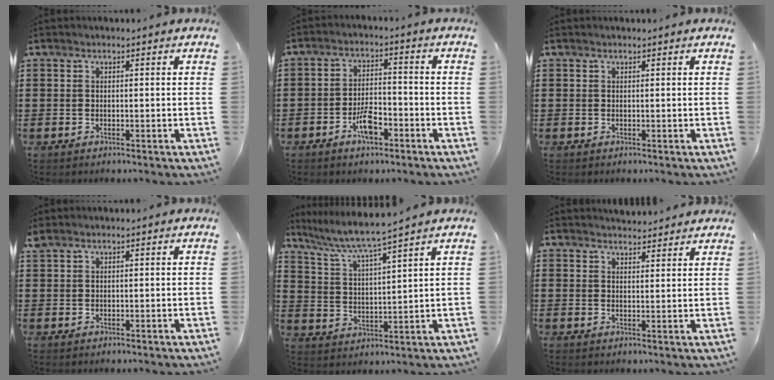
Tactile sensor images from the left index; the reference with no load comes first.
{"total": 5.3, "force": [-2.8, 2.3, 3.9], "torque": [-0.076, 0.007, -0.054]}
{"total": 0.0}
{"total": 0.7, "force": [0.6, 0.2, 0.4], "torque": [-0.010, 0.002, 0.011]}
{"total": 4.6, "force": [3.9, -0.5, 2.3], "torque": [-0.066, -0.030, 0.058]}
{"total": 2.8, "force": [2.8, 0.3, 0.1], "torque": [-0.001, -0.009, 0.050]}